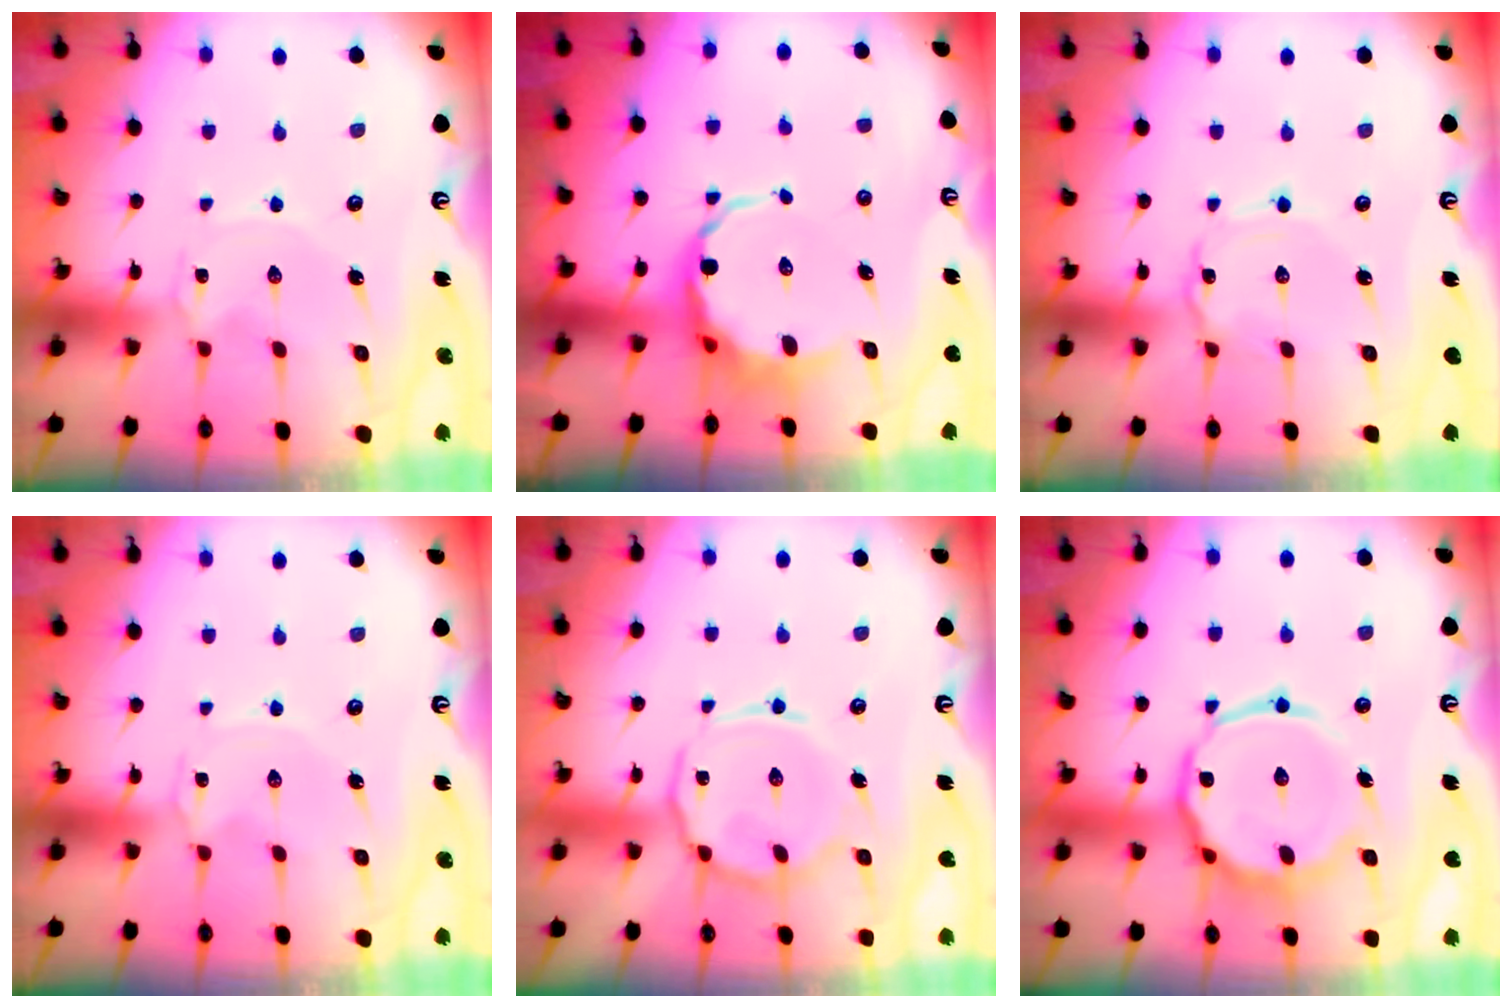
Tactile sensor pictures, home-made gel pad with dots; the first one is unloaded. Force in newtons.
{"total": 9.0, "press": 8.6, "slide": 2.6}
{"total": 0.8, "press": 0.8, "slide": 0.2}
{"total": 0.0}
{"total": 12.8, "press": 12.7, "slide": 1.1}
{"total": 15.6, "press": 15.5, "slide": 1.2}